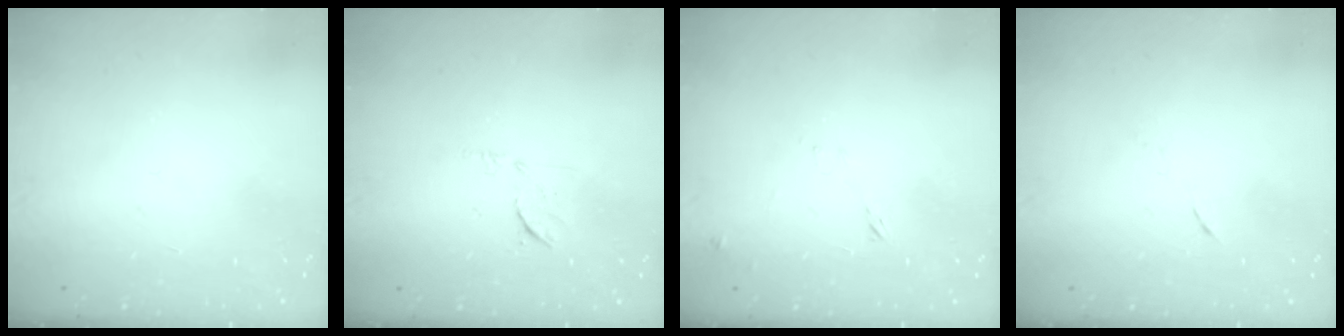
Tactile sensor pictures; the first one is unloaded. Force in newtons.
{"total": 6.6, "press": 6.5, "slide": 1.1}
{"total": 9.4, "press": 9.4, "slide": 0.6}
{"total": 4.0, "press": 3.8, "slide": 1.2}